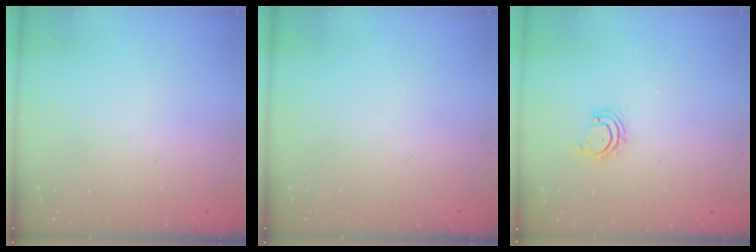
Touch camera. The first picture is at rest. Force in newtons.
{"total": 0.0}
{"total": 2.7, "press": 2.6, "slide": 0.5}